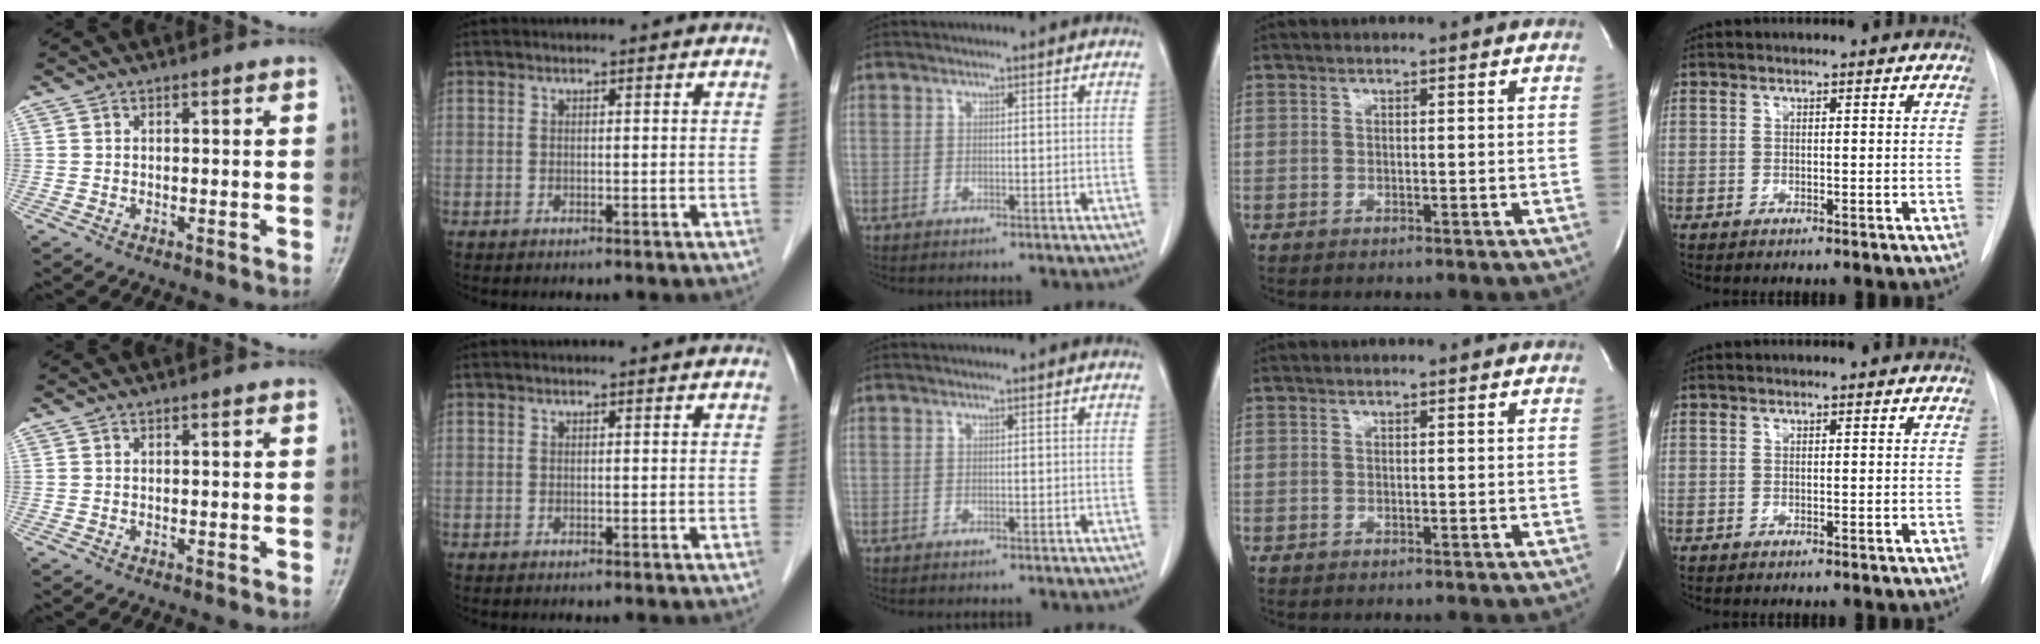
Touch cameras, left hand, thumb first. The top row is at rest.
{}